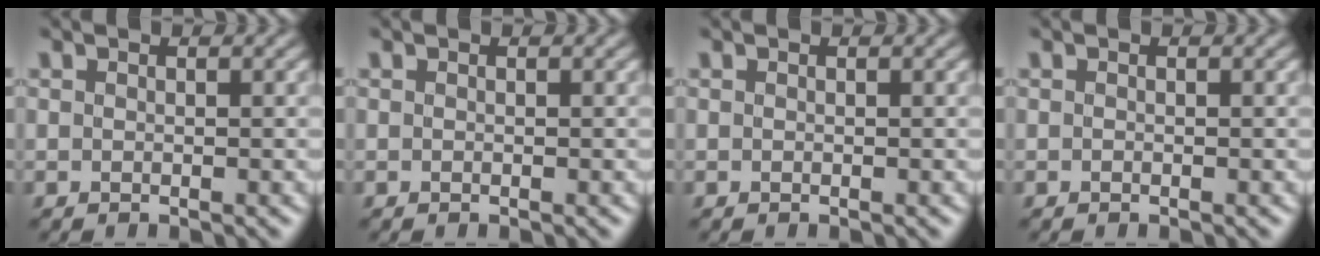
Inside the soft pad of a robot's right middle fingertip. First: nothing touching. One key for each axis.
{"total": 0.0}
{"total": 0.0}
{"total": 0.0}